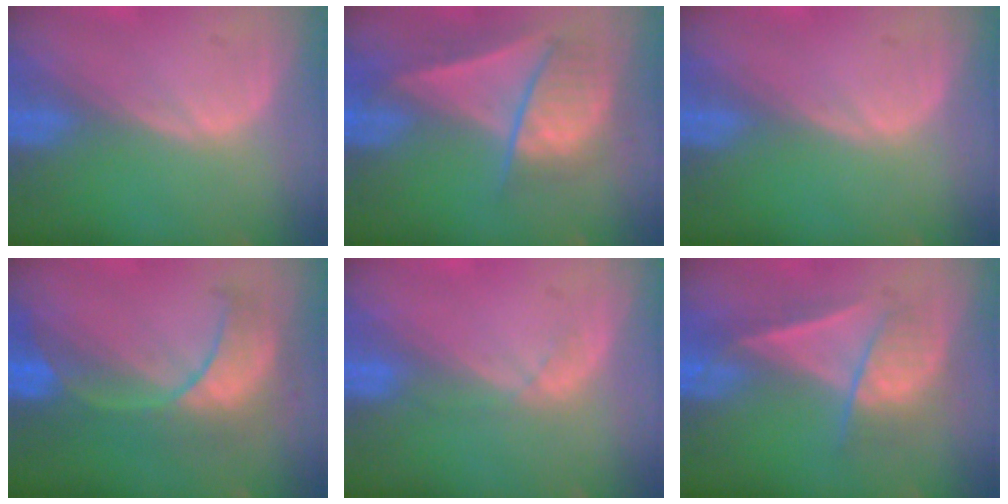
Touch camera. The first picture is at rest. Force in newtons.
{"total": 7.8, "press": 7.5, "slide": 2.1}
{"total": 0.0}
{"total": 8.4, "press": 8.4, "slide": 0.2}
{"total": 2.1, "press": 1.9, "slide": 0.9}
{"total": 7.1, "press": 6.1, "slide": 3.7}